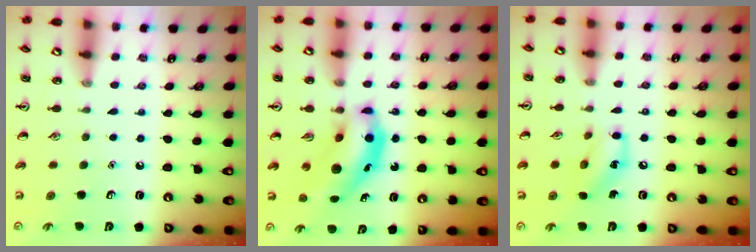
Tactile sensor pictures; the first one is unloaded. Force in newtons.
{"total": 9.7, "press": 9.3, "slide": 2.7}
{"total": 9.1, "press": 9.1, "slide": 0.8}